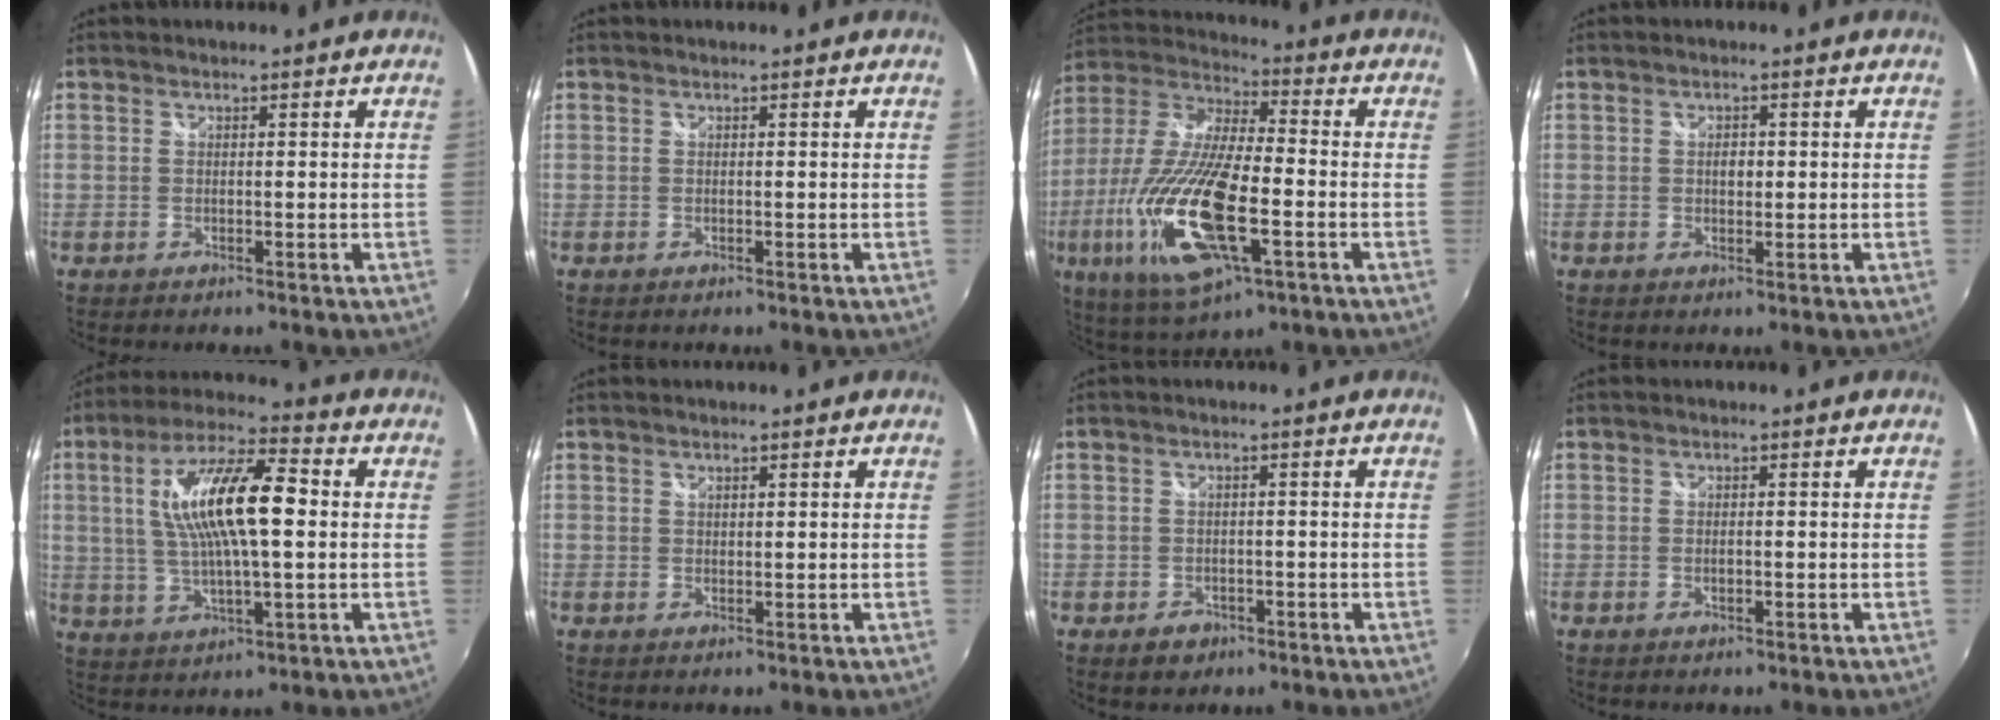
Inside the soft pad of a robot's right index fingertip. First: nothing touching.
{"total": 0.0}
{"total": 22.2, "force": [-6.7, 6.6, 20.1], "torque": [-0.414, -0.038, -0.127]}
{"total": 1.6, "force": [0.1, 1.2, 1.1], "torque": [-0.017, 0.003, 0.001]}
{"total": 15.7, "force": [2.0, 4.3, 14.9], "torque": [-0.279, 0.015, 0.035]}
{"total": 0.7, "force": [0.6, 0.3, 0.3], "torque": [-0.002, 0.000, 0.010]}
{"total": 3.2, "force": [-1.6, 2.6, 1.1], "torque": [-0.025, -0.001, -0.020]}
{"total": 0.8, "force": [-0.1, 0.4, 0.7], "torque": [-0.016, -0.001, -0.003]}